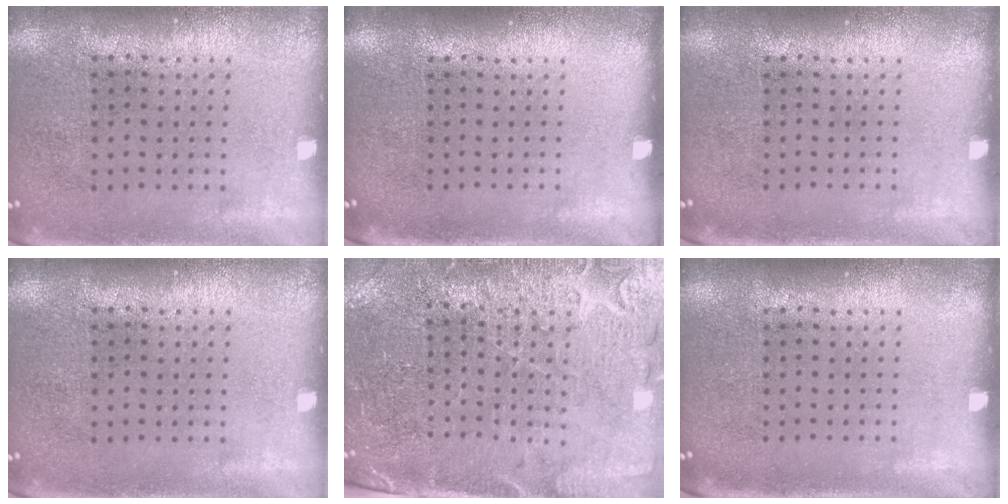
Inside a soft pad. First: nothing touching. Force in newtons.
{"total": 0.0}
{"total": 0.0}
{"total": 0.0}
{"total": 3.4, "press": 3.3, "slide": 1.1}
{"total": 0.0}